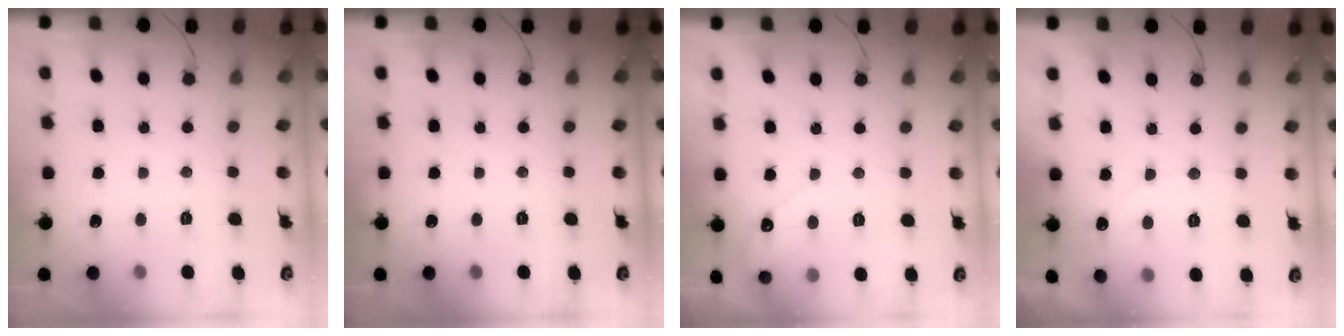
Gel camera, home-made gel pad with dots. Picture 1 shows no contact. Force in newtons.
{"total": 0.0}
{"total": 5.0, "press": 5.0, "slide": 0.4}
{"total": 3.5, "press": 3.5, "slide": 0.2}